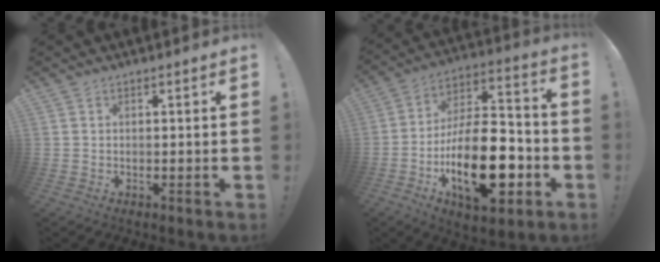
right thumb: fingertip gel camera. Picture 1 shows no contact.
{"total": 26.4, "force": [-8.6, 12.4, 21.7], "torque": [-0.382, 0.054, -0.131]}